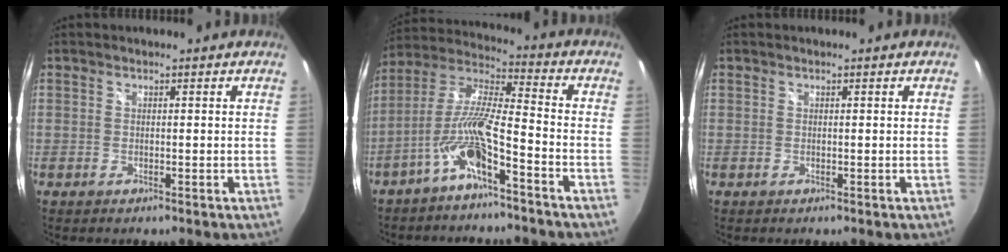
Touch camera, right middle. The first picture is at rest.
{"total": 9.9, "force": [-5.3, 1.2, 8.3], "torque": [-0.179, 0.006, -0.099]}
{"total": 0.0}